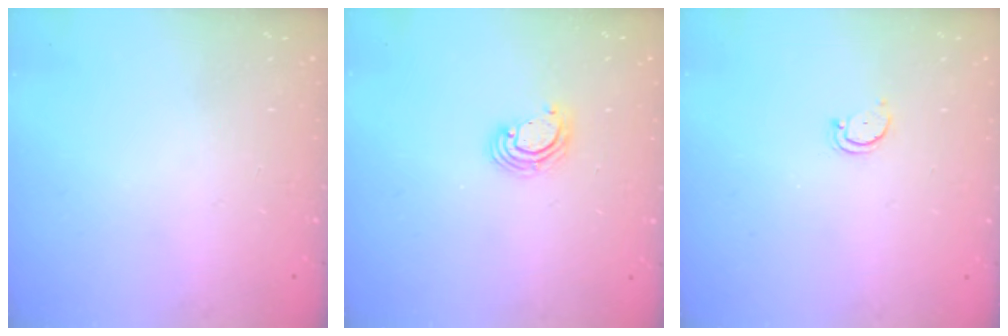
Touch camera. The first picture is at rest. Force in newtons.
{"total": 3.6, "press": 3.6, "slide": 0.3}
{"total": 2.5, "press": 2.4, "slide": 0.5}